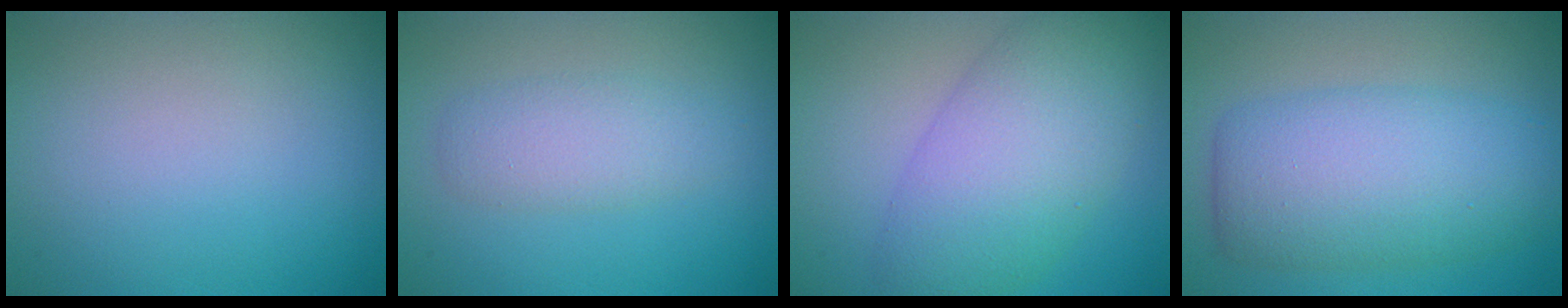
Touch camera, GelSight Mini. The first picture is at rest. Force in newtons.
{"total": 2.8, "press": 2.8, "slide": 0.1}
{"total": 7.6, "press": 7.6, "slide": 0.1}
{"total": 8.0, "press": 8.0, "slide": 0.1}